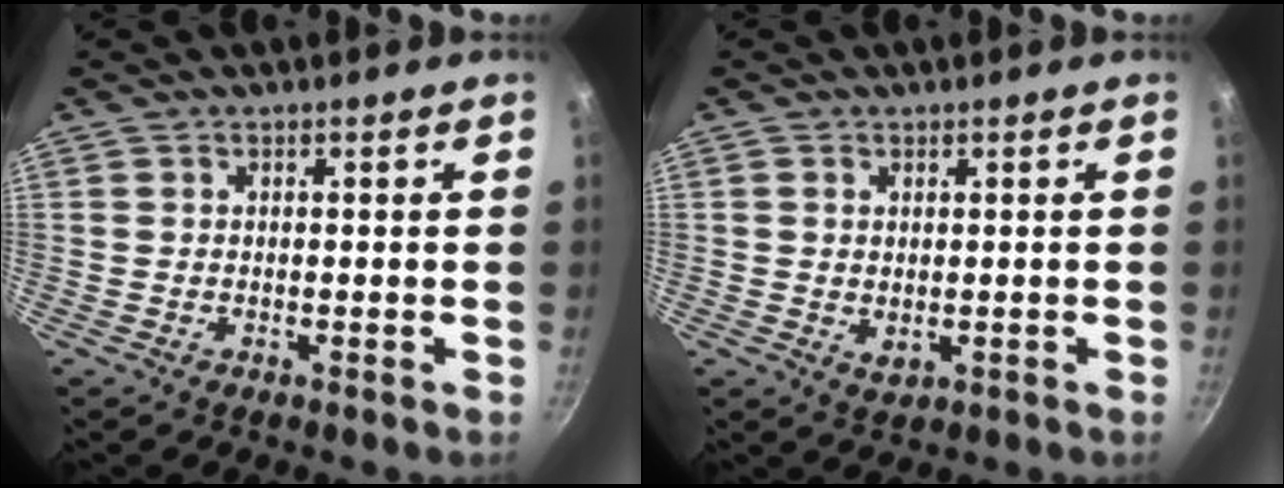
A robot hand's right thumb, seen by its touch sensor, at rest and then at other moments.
{"total": 2.4, "force": [0.4, 1.7, 1.7], "torque": [-0.028, -0.004, 0.009]}